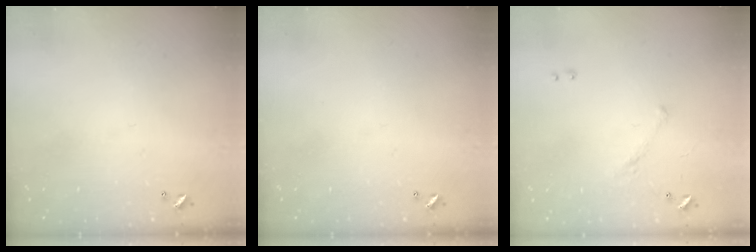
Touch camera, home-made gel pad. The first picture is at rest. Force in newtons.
{"total": 0.0}
{"total": 5.9, "press": 5.9, "slide": 0.8}